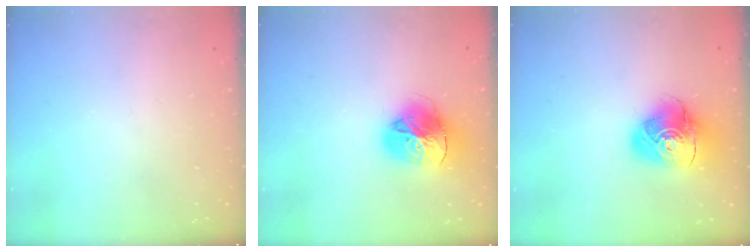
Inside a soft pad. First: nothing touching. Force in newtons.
{"total": 17.1, "press": 17.0, "slide": 1.9}
{"total": 13.7, "press": 13.6, "slide": 1.6}